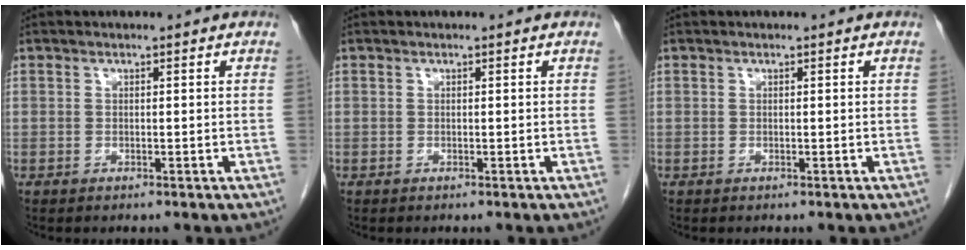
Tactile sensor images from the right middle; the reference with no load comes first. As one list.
[{"total": 0.0}, {"total": 0.0}]